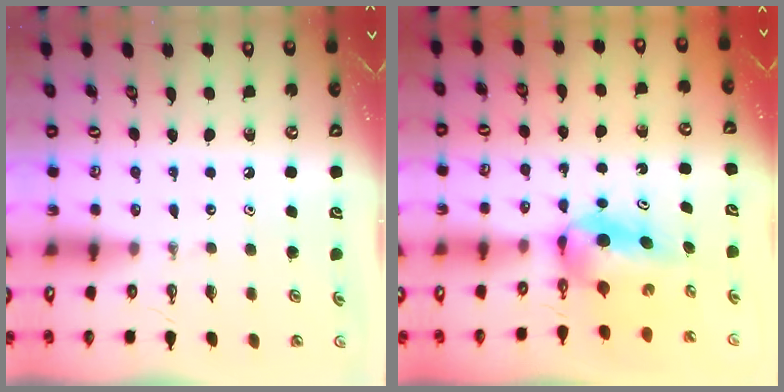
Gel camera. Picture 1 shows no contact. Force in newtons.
{"total": 5.3, "press": 4.9, "slide": 2.0}